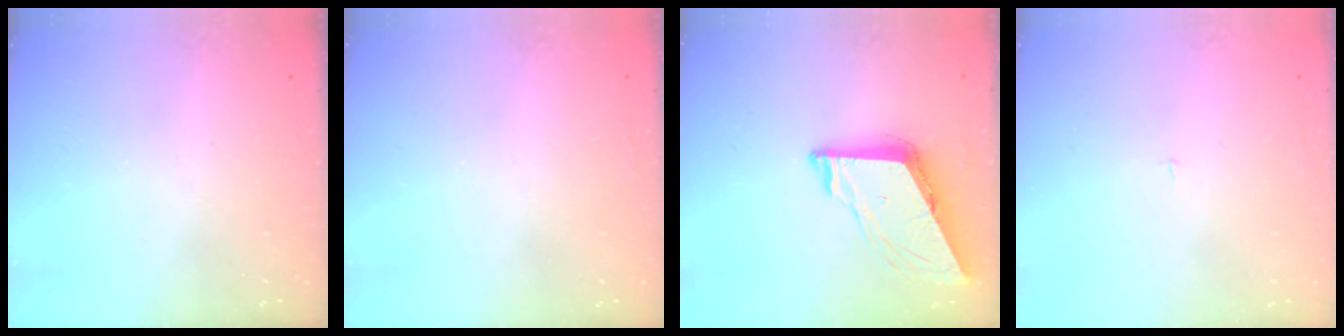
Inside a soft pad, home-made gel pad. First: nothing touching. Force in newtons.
{"total": 1.6, "press": 1.6, "slide": 0.0}
{"total": 8.4, "press": 8.4, "slide": 0.9}
{"total": 1.2, "press": 1.2, "slide": 0.1}